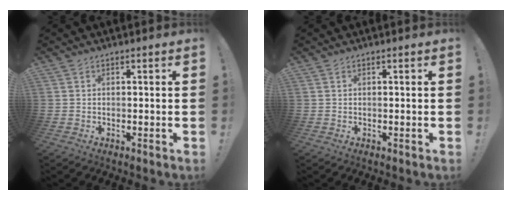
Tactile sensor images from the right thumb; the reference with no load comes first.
{"total": 0.0}